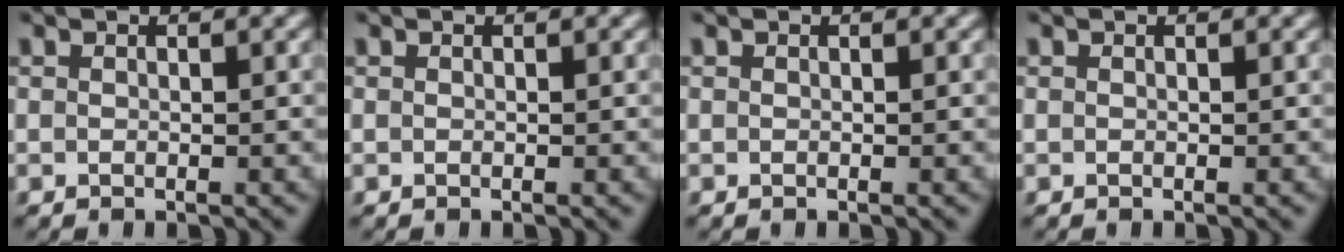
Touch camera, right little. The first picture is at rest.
{"total": 0.0}
{"total": 0.0}
{"total": 0.0}